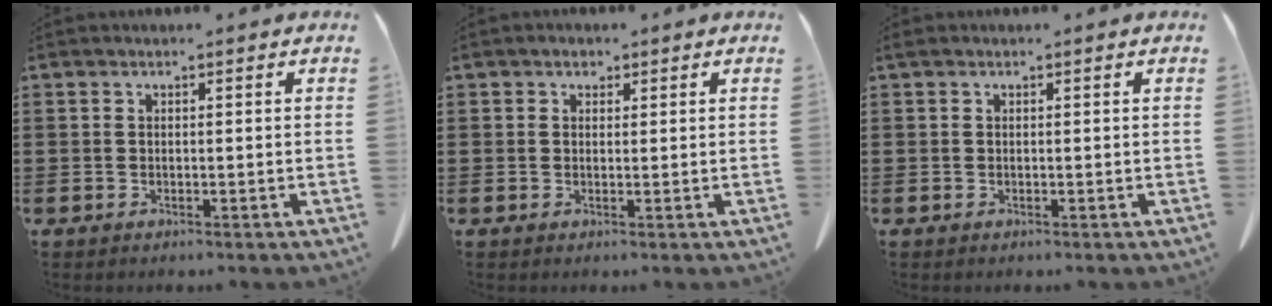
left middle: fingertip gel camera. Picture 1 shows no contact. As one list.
[{"total": 1.2, "force": [0.7, 0.9, 0.4], "torque": [-0.011, 0.006, 0.013]}, {"total": 0.0}]